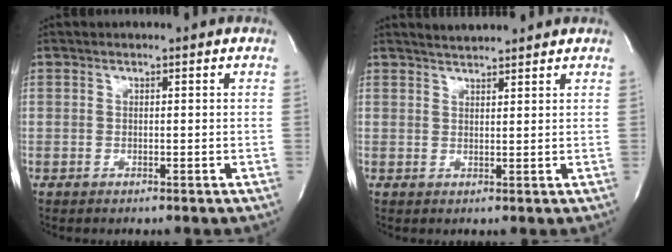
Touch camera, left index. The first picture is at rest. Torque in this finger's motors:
{"motor_torque": [0.11, -0.09, -0.03, -0.01]}